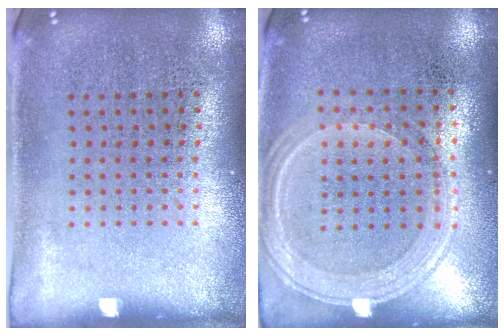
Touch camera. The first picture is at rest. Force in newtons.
{"total": 1.3, "press": 1.3, "slide": 0.3}